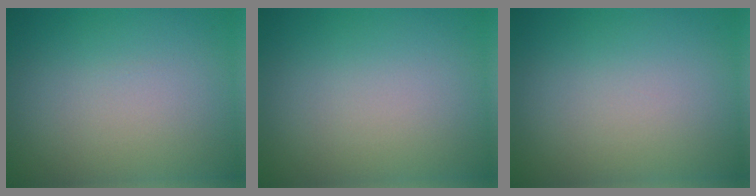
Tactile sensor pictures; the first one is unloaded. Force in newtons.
{"total": 0.0}
{"total": 0.0}